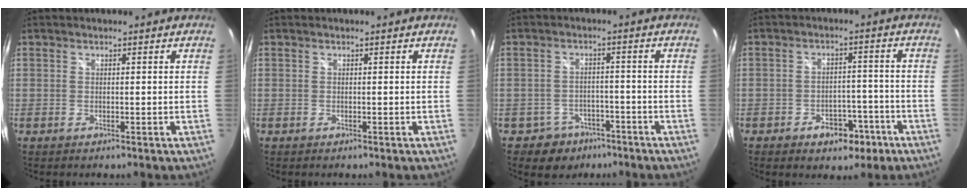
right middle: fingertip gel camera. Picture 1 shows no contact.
{"total": 0.0}
{"total": 6.0, "force": [-3.9, 4.6, 0.7], "torque": [-0.026, 0.019, -0.050]}
{"total": 7.1, "force": [-4.3, 4.4, 3.5], "torque": [-0.064, 0.013, -0.047]}